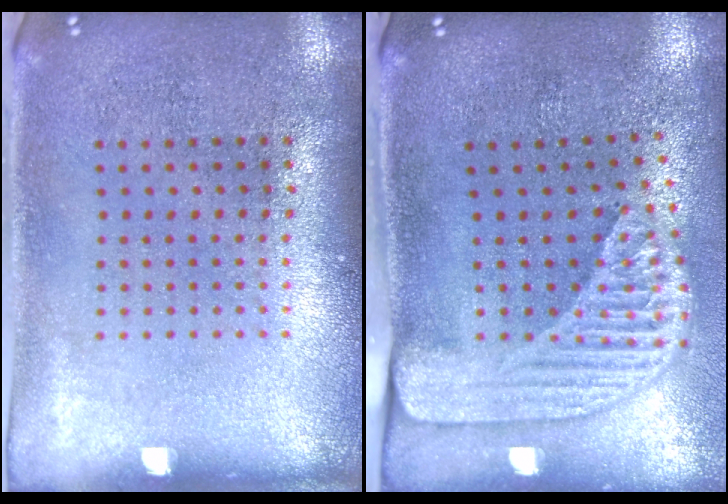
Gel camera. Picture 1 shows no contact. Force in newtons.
{"total": 2.3, "press": 1.7, "slide": 1.5}